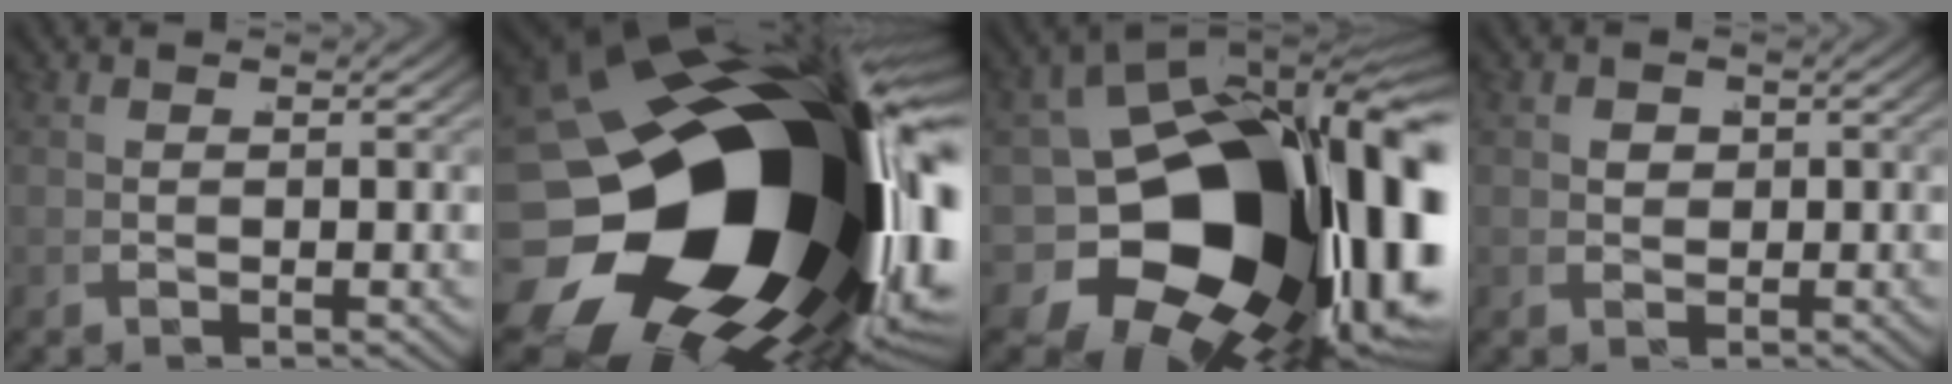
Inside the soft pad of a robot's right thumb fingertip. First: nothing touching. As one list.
[{"total": 39.2, "force": [-2.9, 23.4, 31.2], "torque": [-0.459, -0.067, -0.018]}, {"total": 28.3, "force": [-4.7, 16.8, 22.2], "torque": [-0.361, -0.077, -0.031]}, {"total": 0.8, "force": [0.2, 0.7, -0.2], "torque": [0.003, -0.011, 0.014]}]